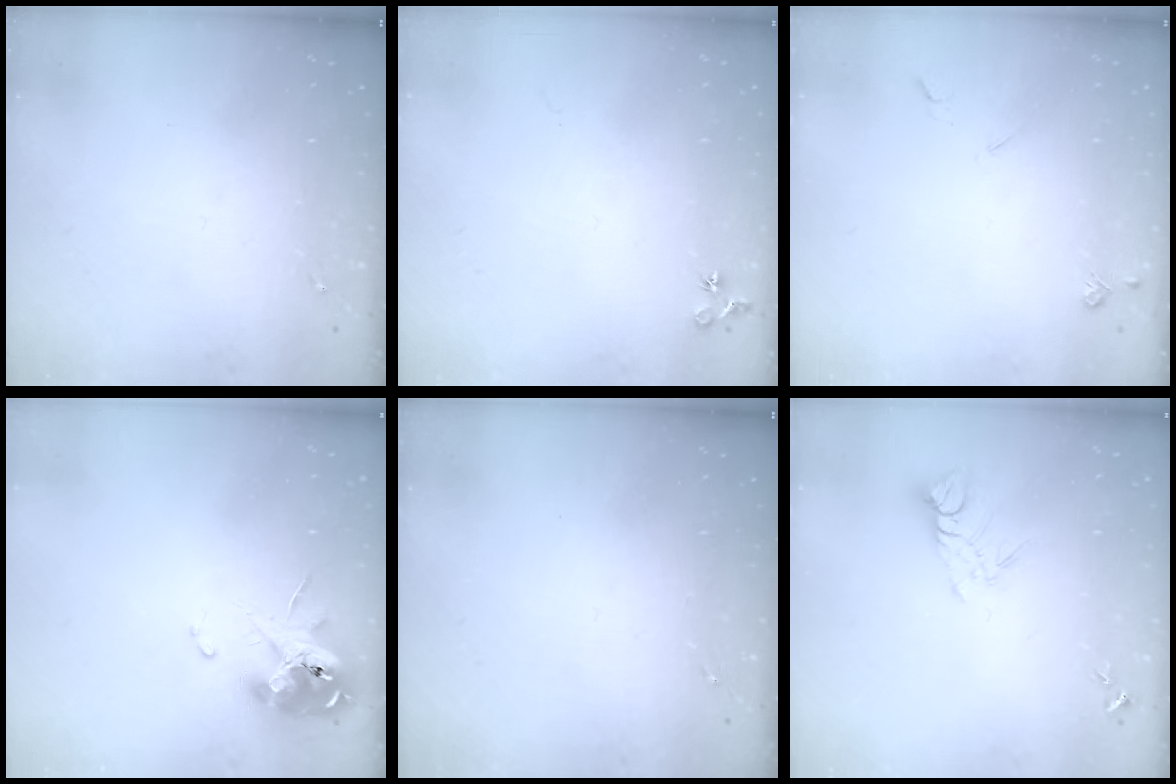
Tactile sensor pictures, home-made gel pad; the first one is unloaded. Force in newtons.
{"total": 6.6, "press": 6.6, "slide": 0.6}
{"total": 4.6, "press": 4.5, "slide": 0.7}
{"total": 12.4, "press": 12.2, "slide": 1.6}
{"total": 0.0}
{"total": 7.9, "press": 7.9, "slide": 0.5}